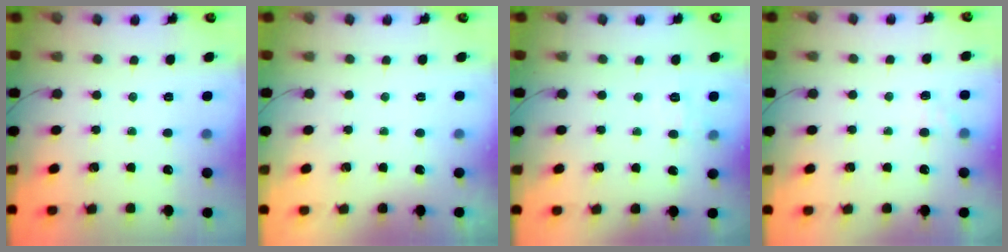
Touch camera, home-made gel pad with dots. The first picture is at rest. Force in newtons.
{"total": 1.8, "press": 1.8, "slide": 0.3}
{"total": 6.2, "press": 6.0, "slide": 1.5}
{"total": 6.1, "press": 5.9, "slide": 1.6}